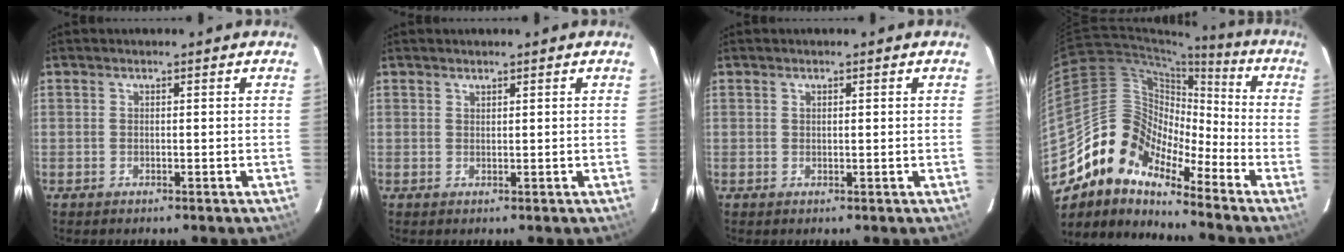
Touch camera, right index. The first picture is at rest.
{"total": 0.6, "force": [0.6, 0.2, 0.0], "torque": [-0.001, 0.001, 0.011]}
{"total": 0.5, "force": [0.3, 0.2, 0.4], "torque": [-0.008, 0.002, 0.007]}
{"total": 12.6, "force": [-9.8, 6.3, 4.6], "torque": [-0.076, 0.026, -0.211]}